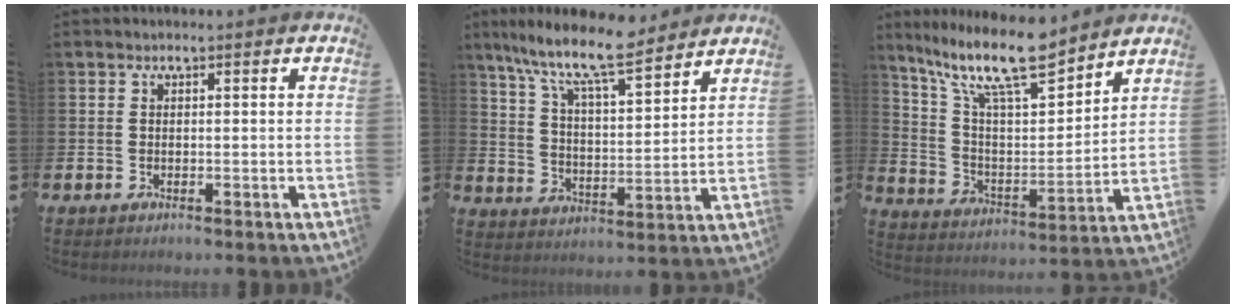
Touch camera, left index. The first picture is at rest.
{"total": 10.2, "force": [8.9, 1.6, 4.6], "torque": [-0.110, -0.056, 0.152]}
{"total": 13.0, "force": [10.8, 3.0, 6.7], "torque": [-0.148, -0.064, 0.188]}